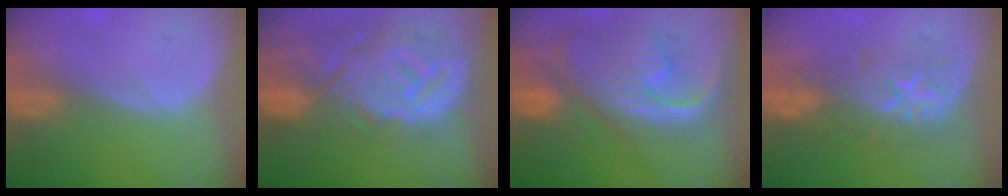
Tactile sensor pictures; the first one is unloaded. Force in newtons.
{"total": 13.8, "press": 12.0, "slide": 6.9}
{"total": 12.5, "press": 10.7, "slide": 6.5}
{"total": 8.1, "press": 8.0, "slide": 1.1}